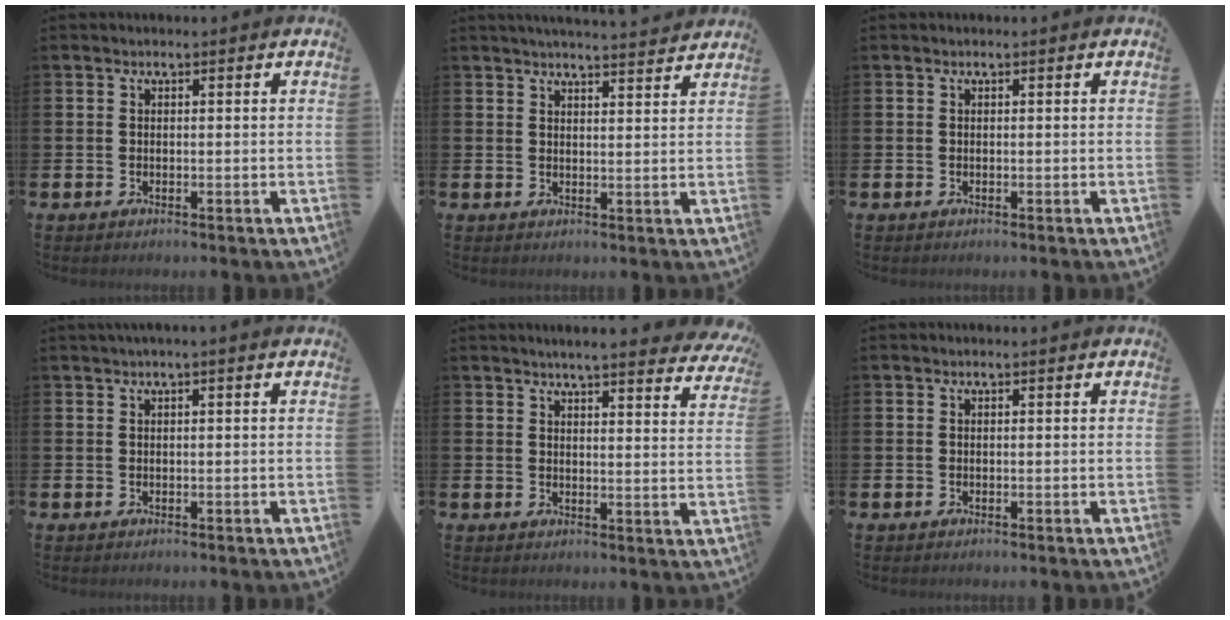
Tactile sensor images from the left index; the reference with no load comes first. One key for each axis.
{"total": 3.7, "fx": 3.7, "fy": -0.4, "fz": 0.2, "tx": -0.004, "ty": -0.025, "tz": 0.064}
{"total": 0.0}
{"total": 0.7, "fx": 0.2, "fy": -0.1, "fz": 0.7, "tx": -0.019, "ty": 0.005, "tz": 0.004}
{"total": 4.9, "fx": 4.6, "fy": -0.3, "fz": 1.5, "tx": -0.033, "ty": -0.028, "tz": 0.077}
{"total": 0.0}